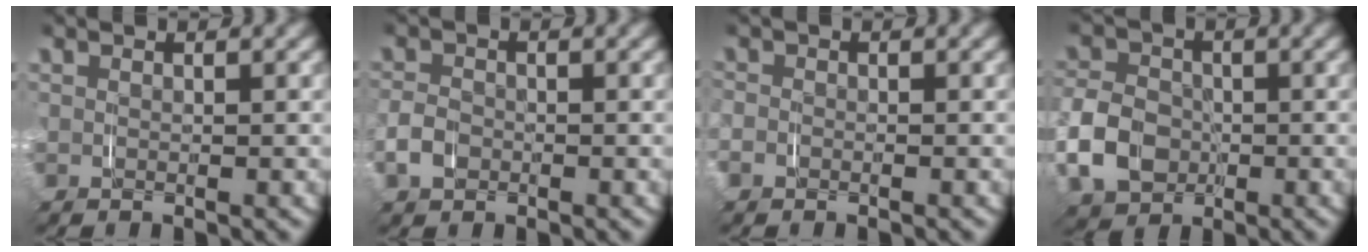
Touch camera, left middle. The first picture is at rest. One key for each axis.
{"total": 1.8, "fx": -1.1, "fy": 1.3, "fz": 0.7, "tx": -0.025, "ty": -0.006, "tz": -0.019}
{"total": 1.5, "fx": -1.0, "fy": 1.1, "fz": 0.0, "tx": -0.013, "ty": -0.010, "tz": -0.019}
{"total": 5.2, "fx": -1.8, "fy": 4.2, "fz": 2.5, "tx": -0.056, "ty": -0.014, "tz": -0.029}